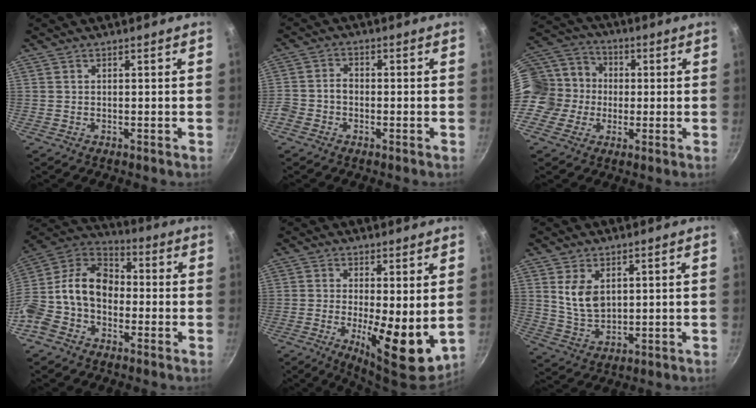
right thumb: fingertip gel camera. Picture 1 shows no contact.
{"total": 3.7, "force": [-1.6, 2.8, 1.8], "torque": [-0.031, 0.025, -0.036]}
{"total": 13.4, "force": [-0.4, 12.1, 5.8], "torque": [-0.082, 0.032, -0.020]}
{"total": 16.9, "force": [-1.6, 12.6, 11.2], "torque": [-0.195, 0.057, -0.049]}
{"total": 11.4, "force": [-0.8, 3.7, 10.8], "torque": [-0.149, -0.019, -0.003]}
{"total": 7.1, "force": [2.4, 4.4, 5.0], "torque": [-0.082, -0.024, 0.056]}